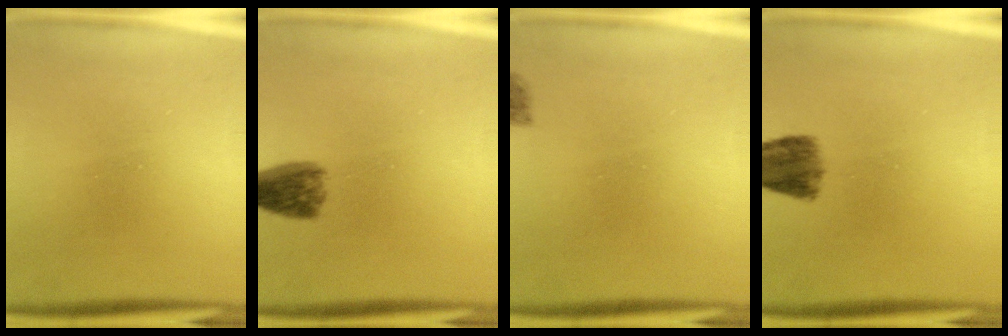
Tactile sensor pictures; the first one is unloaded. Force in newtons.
{"total": 4.6}
{"total": 1.8}
{"total": 5.3}